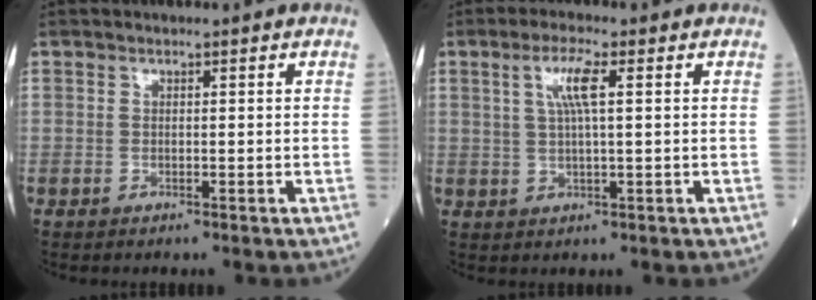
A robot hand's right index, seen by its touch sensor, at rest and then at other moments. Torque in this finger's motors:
{"motor_torque": [0.26, 0.02, 0.23, 0.09]}